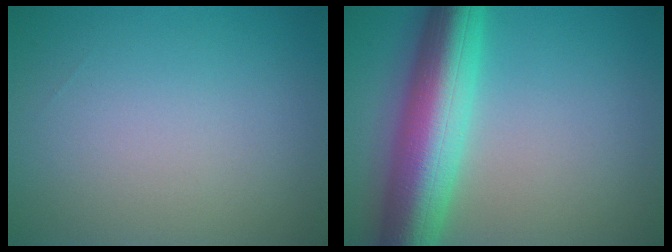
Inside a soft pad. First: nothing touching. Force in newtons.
{"total": 10.1, "press": 10.1, "slide": 0.3}